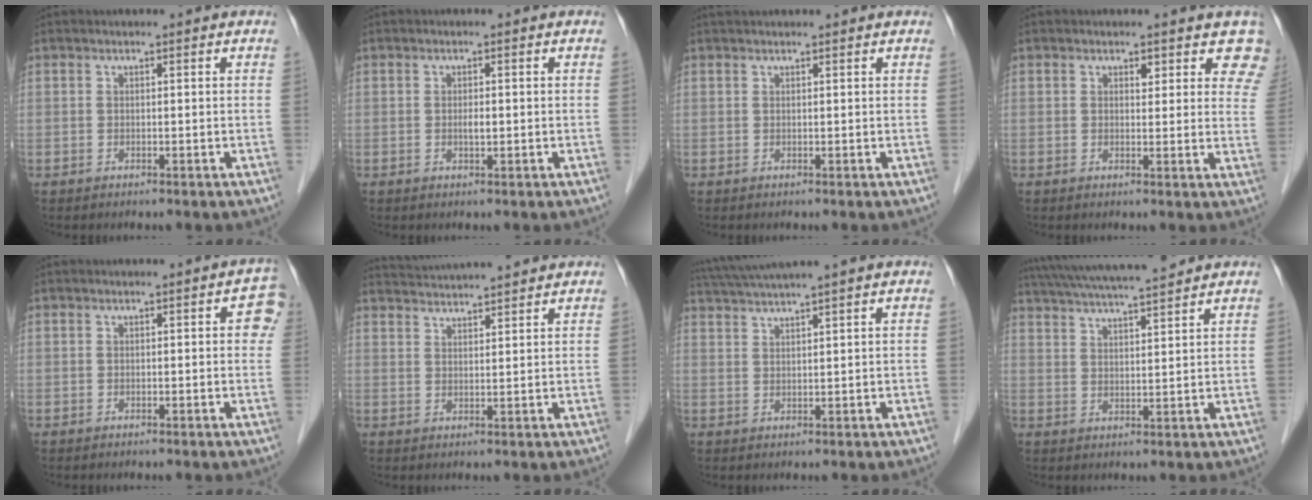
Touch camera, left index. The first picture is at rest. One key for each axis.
{"total": 1.2, "fx": -0.3, "fy": 0.4, "fz": 1.1, "tx": -0.020, "ty": -0.004, "tz": -0.004}
{"total": 2.0, "fx": 1.9, "fy": 0.2, "fz": 0.7, "tx": -0.006, "ty": 0.025, "tz": 0.034}
{"total": 4.7, "fx": 3.8, "fy": 2.4, "fz": 1.5, "tx": 0.012, "ty": -0.016, "tz": 0.025}
{"total": 3.3, "fx": 0.9, "fy": 1.5, "fz": 2.8, "tx": -0.014, "ty": 0.007, "tz": 0.004}
{"total": 9.3, "fx": 8.8, "fy": 0.2, "fz": 2.8, "tx": -0.055, "ty": 0.030, "tz": 0.135}
{"total": 7.1, "fx": 6.1, "fy": -1.4, "fz": 3.4, "tx": -0.061, "ty": 0.025, "tz": 0.104}
{"total": 13.5, "fx": 12.0, "fy": 0.4, "fz": 6.1, "tx": -0.116, "ty": 0.026, "tz": 0.189}